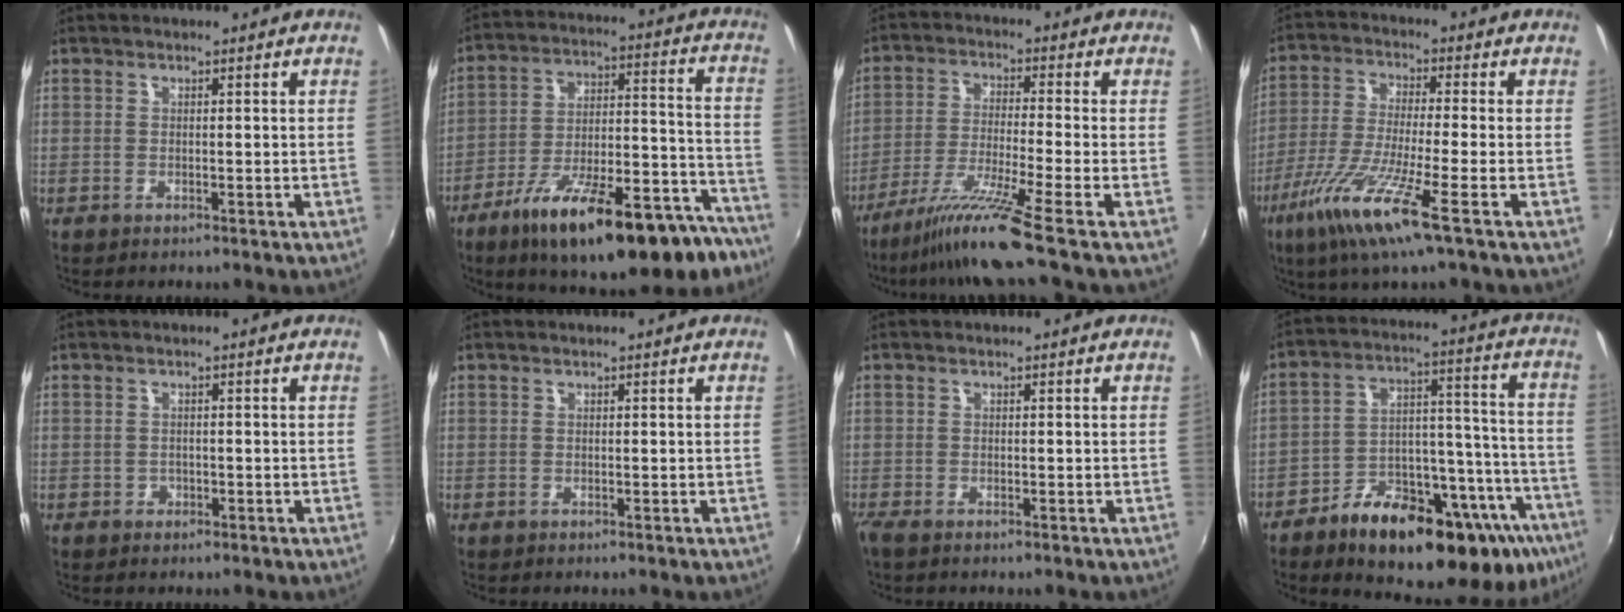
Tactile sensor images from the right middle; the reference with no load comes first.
{"total": 26.8, "force": [-18.6, 8.3, 17.3], "torque": [-0.254, -0.016, -0.266]}
{"total": 9.4, "force": [-7.3, -2.9, 5.1], "torque": [-0.113, -0.014, -0.132]}
{"total": 12.4, "force": [-6.4, 0.3, 10.6], "torque": [-0.232, -0.024, -0.127]}
{"total": 0.6, "force": [-0.3, 0.5, 0.0], "torque": [0.001, -0.003, -0.005]}
{"total": 0.0}
{"total": 1.1, "force": [-0.9, 0.1, 0.6], "torque": [-0.015, -0.005, -0.020]}
{"total": 27.9, "force": [-18.0, 11.2, 18.2], "torque": [-0.242, 0.019, -0.249]}